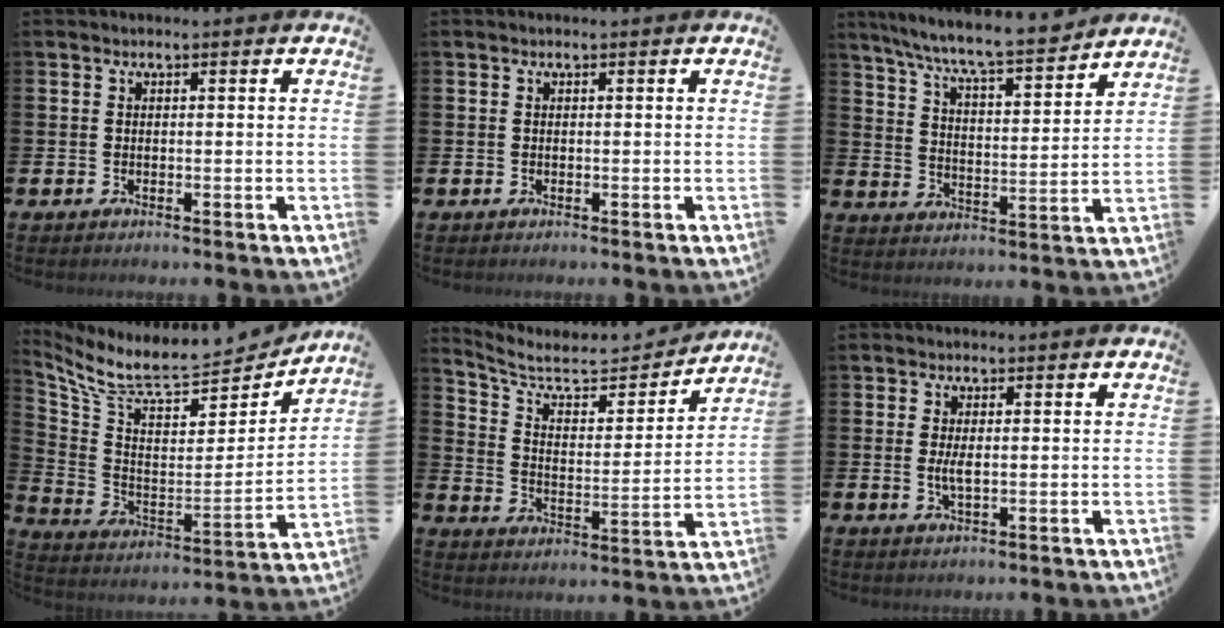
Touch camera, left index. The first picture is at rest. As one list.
[{"total": 0.0}, {"total": 8.4, "force": [7.8, 0.4, 3.0], "torque": [-0.082, -0.057, 0.134]}, {"total": 9.1, "force": [8.2, 1.9, 3.3], "torque": [-0.107, -0.065, 0.139]}, {"total": 7.2, "force": [6.2, 2.4, 2.6], "torque": [-0.080, -0.051, 0.102]}, {"total": 2.2, "force": [0.1, 0.8, 2.1], "torque": [-0.031, -0.002, 0.000]}]